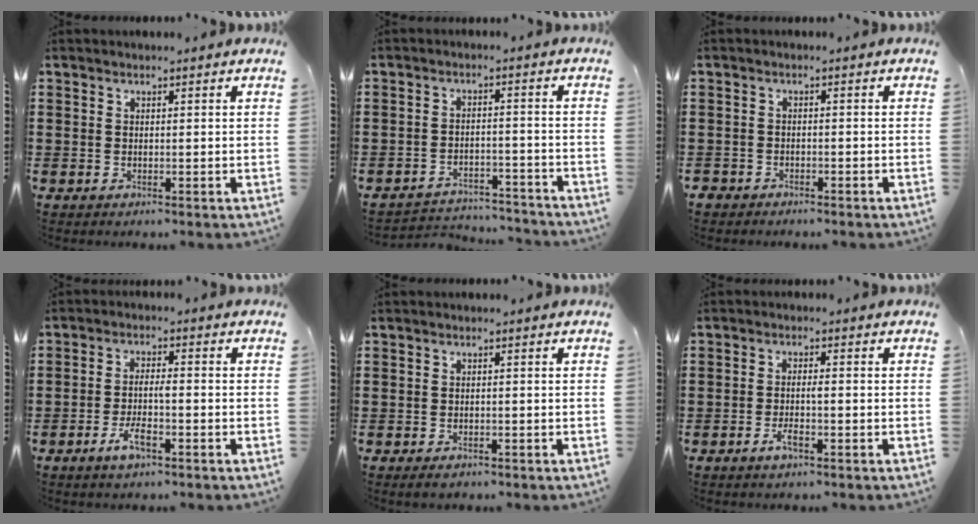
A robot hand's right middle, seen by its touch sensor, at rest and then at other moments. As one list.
[{"total": 3.5, "force": [-3.5, 0.4, 0.3], "torque": [-0.010, 0.003, -0.074]}, {"total": 1.7, "force": [-1.6, 0.5, -0.2], "torque": [-0.001, 0.000, -0.037]}, {"total": 4.1, "force": [-2.0, 1.1, 3.4], "torque": [-0.077, 0.001, -0.044]}, {"total": 0.9, "force": [-0.8, 0.4, 0.4], "torque": [-0.009, -0.003, -0.015]}, {"total": 2.5, "force": [-1.1, 0.6, 2.1], "torque": [-0.044, 0.000, -0.023]}]